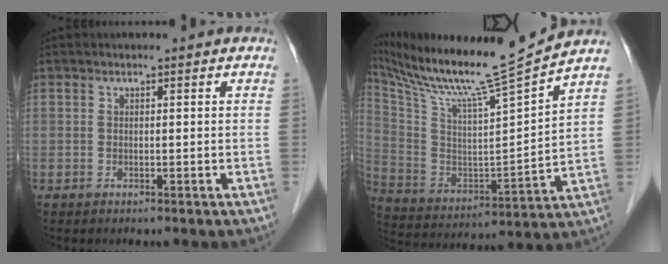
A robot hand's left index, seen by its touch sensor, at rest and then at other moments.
{"total": 18.2, "force": [15.8, -1.5, 8.8], "torque": [-0.171, -0.034, 0.271]}